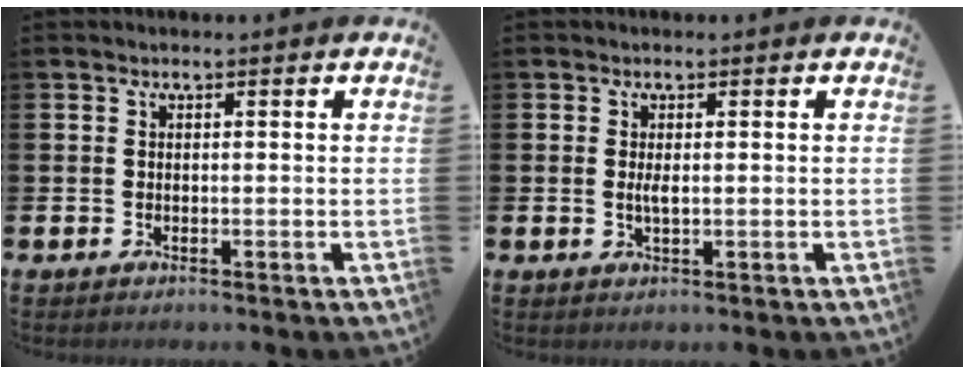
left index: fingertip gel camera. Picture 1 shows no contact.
{"total": 1.6, "force": [0.1, 0.5, 1.5], "torque": [-0.028, 0.002, 0.000]}